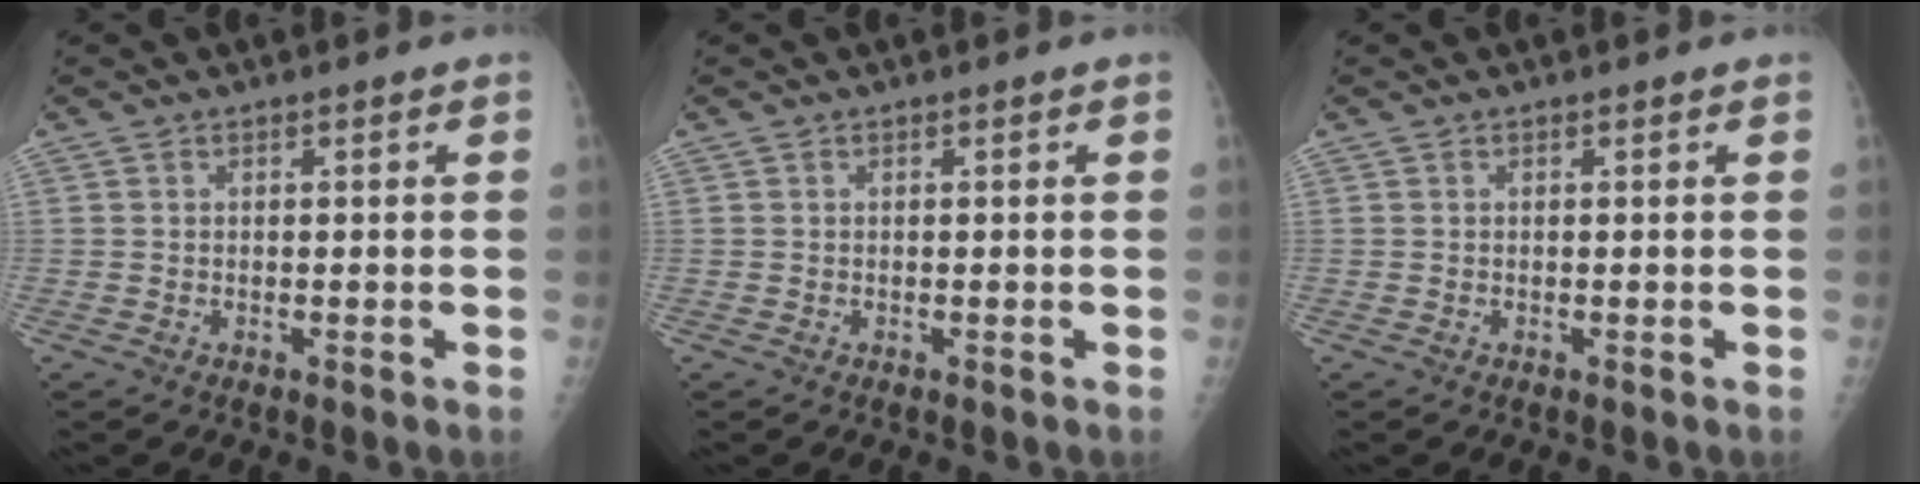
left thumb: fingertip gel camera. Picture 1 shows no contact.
{"total": 0.0}
{"total": 0.0}